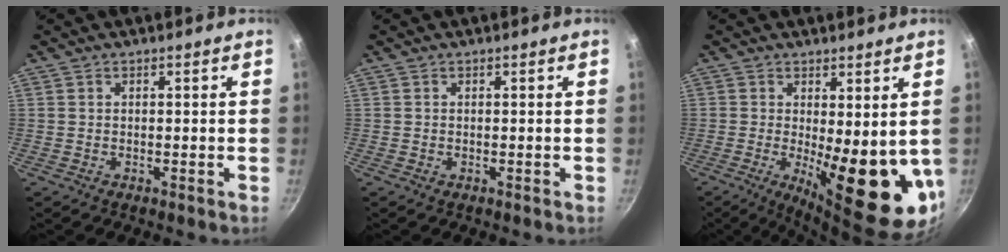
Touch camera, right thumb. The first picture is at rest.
{"total": 0.0}
{"total": 15.4, "force": [-0.9, 5.4, 14.4], "torque": [-0.171, -0.030, 0.002]}